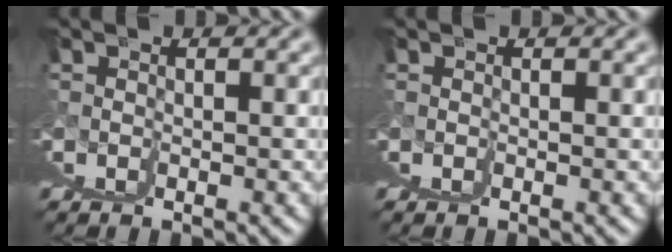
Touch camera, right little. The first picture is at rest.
{"total": 0.0}